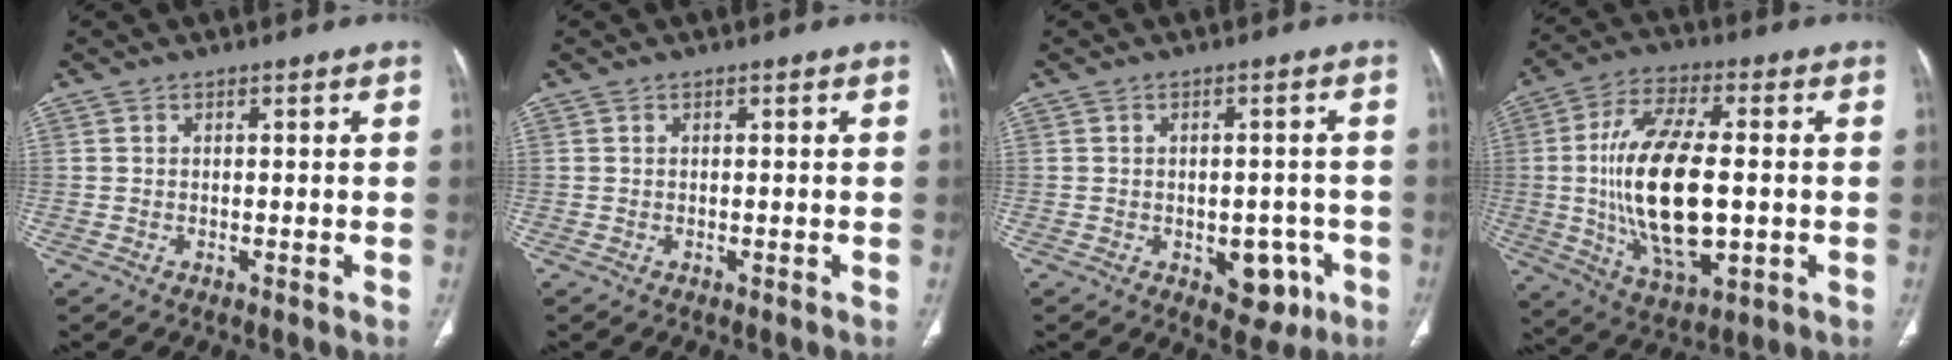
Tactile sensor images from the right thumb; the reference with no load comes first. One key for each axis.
{"total": 0.0}
{"total": 6.9, "fx": -2.5, "fy": 4.5, "fz": 4.7, "tx": -0.027, "ty": 0.012, "tz": -0.022}
{"total": 20.3, "fx": -0.8, "fy": 9.1, "fz": 18.1, "tx": -0.343, "ty": -0.002, "tz": -0.006}